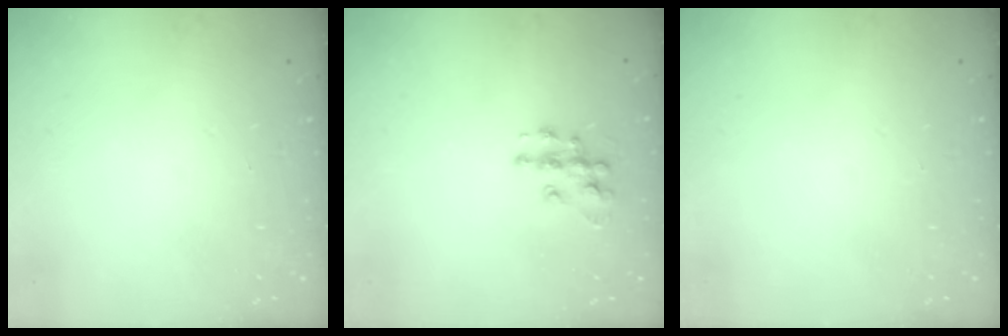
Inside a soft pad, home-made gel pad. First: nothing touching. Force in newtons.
{"total": 9.4, "press": 9.4, "slide": 0.5}
{"total": 0.0}